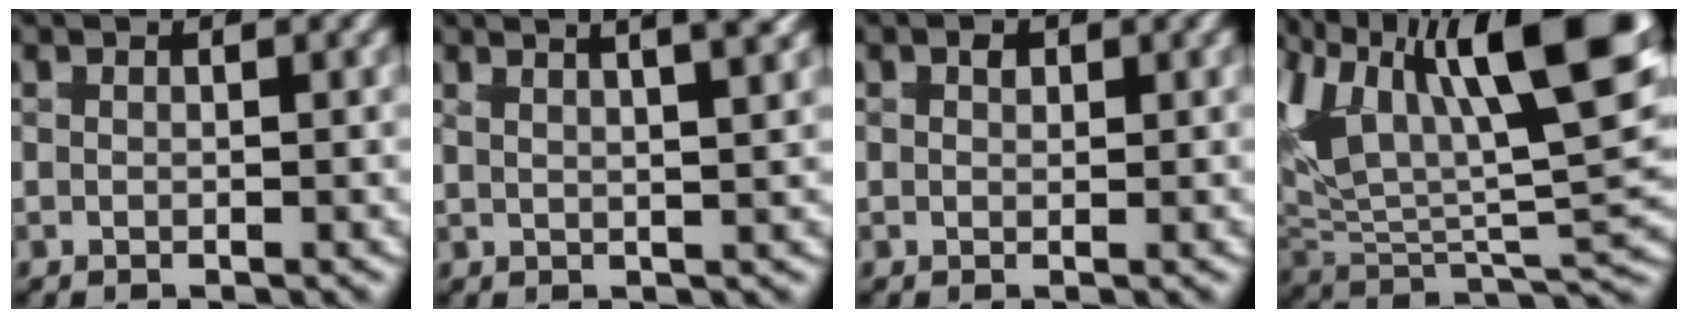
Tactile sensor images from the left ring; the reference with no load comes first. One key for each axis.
{"total": 6.5, "fx": 4.0, "fy": 2.6, "fz": 4.5, "tx": -0.046, "ty": 0.027, "tz": 0.047}
{"total": 0.9, "fx": 0.2, "fy": 0.8, "fz": 0.3, "tx": -0.011, "ty": -0.004, "tz": 0.006}
{"total": 14.2, "fx": 2.5, "fy": 7.4, "fz": 11.9, "tx": -0.190, "ty": -0.010, "tz": 0.040}